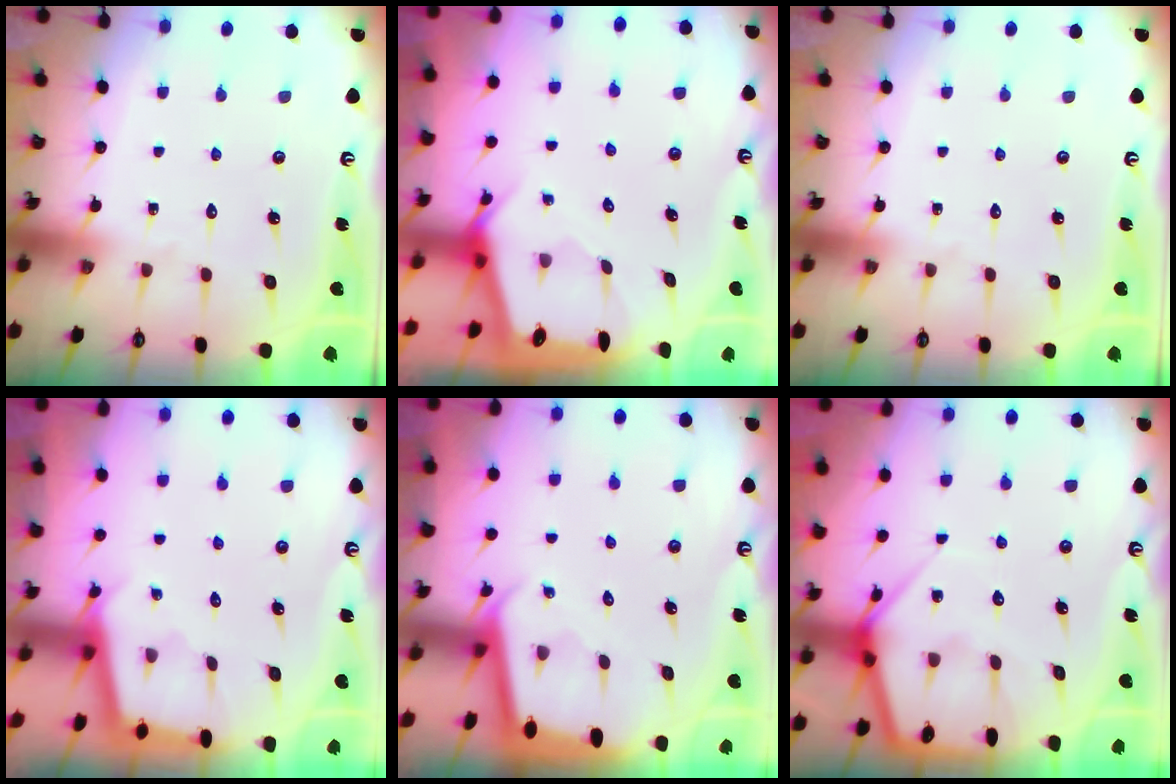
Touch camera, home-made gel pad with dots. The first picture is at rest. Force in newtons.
{"total": 2.4, "press": 2.4, "slide": 0.2}
{"total": 0.0}
{"total": 2.3, "press": 2.3, "slide": 0.2}
{"total": 1.9, "press": 1.9, "slide": 0.1}
{"total": 7.1, "press": 7.1, "slide": 0.8}